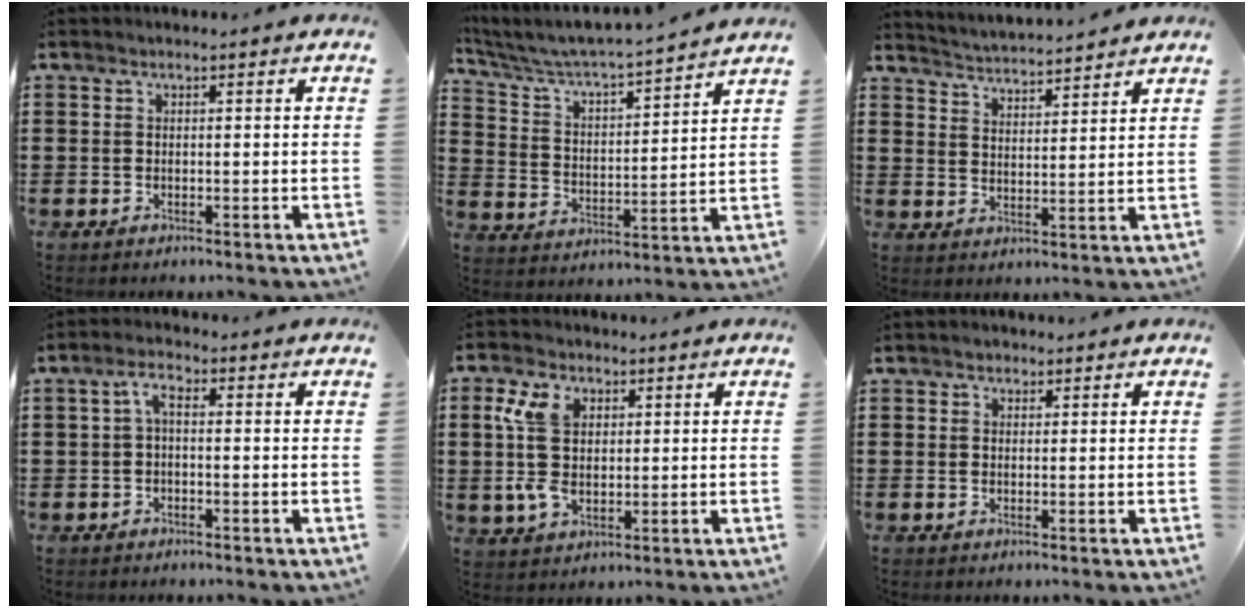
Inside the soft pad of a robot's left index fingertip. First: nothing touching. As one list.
[{"total": 4.0, "force": [3.8, 0.0, 1.3], "torque": [-0.048, -0.036, 0.053]}, {"total": 3.4, "force": [3.4, -0.3, -0.1], "torque": [-0.014, -0.023, 0.057]}, {"total": 2.6, "force": [-0.2, 1.1, 2.4], "torque": [-0.055, 0.010, -0.010]}, {"total": 8.2, "force": [1.7, 5.4, 6.0], "torque": [-0.152, 0.008, 0.026]}, {"total": 1.0, "force": [0.5, 0.8, 0.0], "torque": [0.005, 0.002, 0.008]}]